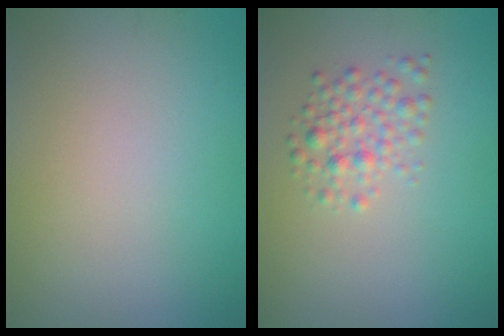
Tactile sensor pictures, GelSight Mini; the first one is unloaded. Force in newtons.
{"total": 2.3, "press": 2.3, "slide": 0.1}